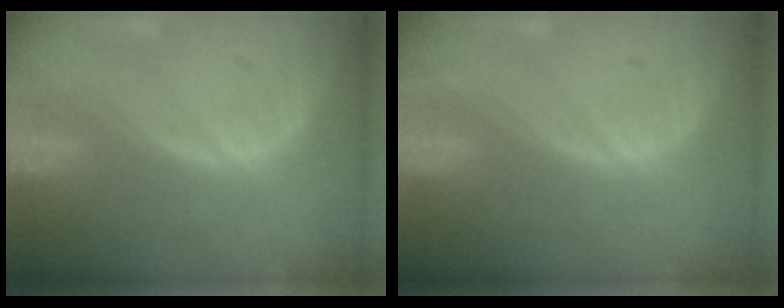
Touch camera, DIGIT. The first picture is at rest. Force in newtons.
{"total": 0.0}